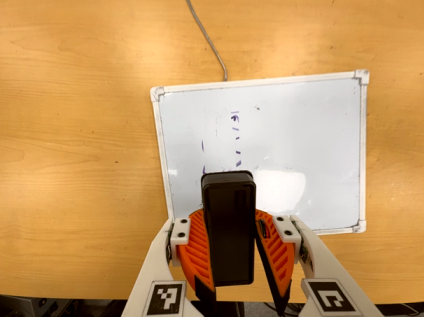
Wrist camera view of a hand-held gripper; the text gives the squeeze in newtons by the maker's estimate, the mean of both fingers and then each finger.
{"total": 9.7, "left": 9.7, "right": 9.7}